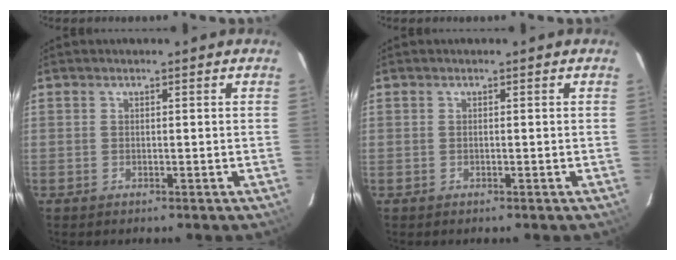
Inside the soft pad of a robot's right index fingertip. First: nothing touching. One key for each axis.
{"total": 0.0}